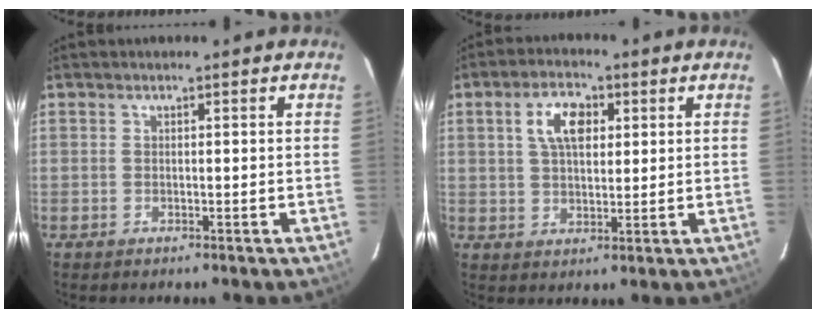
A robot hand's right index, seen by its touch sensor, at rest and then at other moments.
{"total": 7.0, "force": [2.3, 3.9, 5.4], "torque": [-0.098, 0.018, 0.043]}